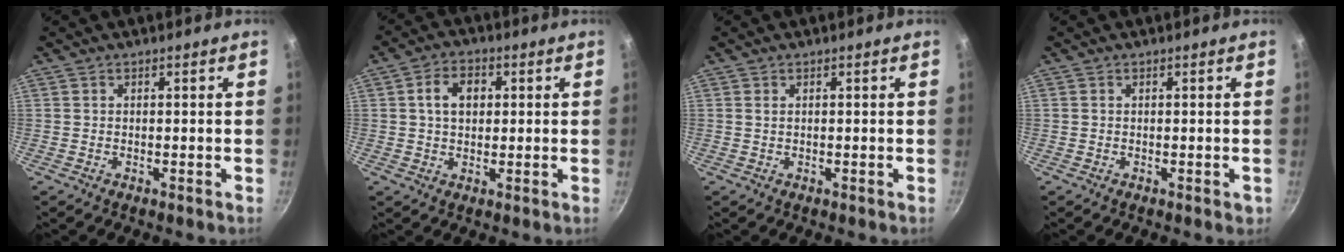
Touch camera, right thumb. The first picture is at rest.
{"total": 6.5, "force": [1.3, 4.6, 4.3], "torque": [-0.054, 0.009, 0.018]}
{"total": 0.6, "force": [0.3, 0.3, 0.5], "torque": [-0.010, 0.001, 0.006]}
{"total": 0.9, "force": [-0.1, 0.5, 0.8], "torque": [-0.006, 0.000, 0.000]}